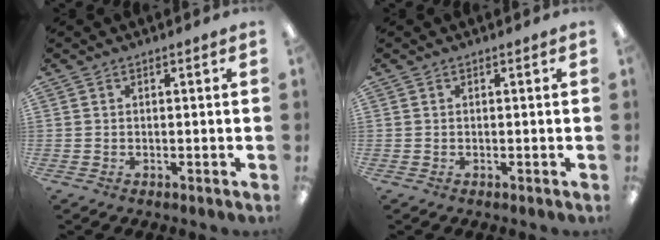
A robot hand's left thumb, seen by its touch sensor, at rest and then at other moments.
{"total": 0.0}